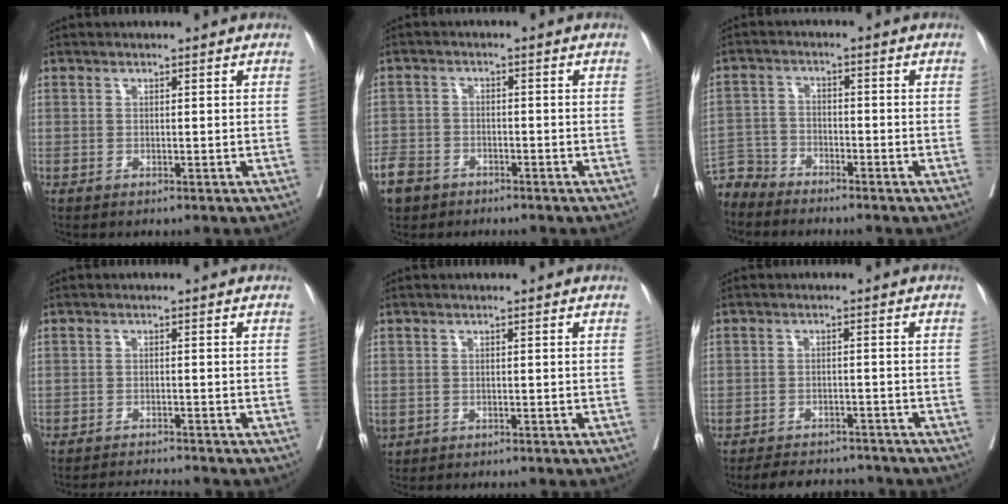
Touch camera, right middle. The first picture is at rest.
{"total": 5.4, "force": [-3.8, 3.6, 1.4], "torque": [-0.035, 0.002, -0.070]}
{"total": 4.7, "force": [-4.6, 1.0, -0.8], "torque": [0.018, -0.003, -0.092]}
{"total": 4.8, "force": [-4.7, -0.7, 0.9], "torque": [-0.008, -0.013, -0.073]}
{"total": 1.2, "force": [-0.5, 0.9, 0.5], "torque": [-0.014, 0.001, -0.003]}
{"total": 8.0, "force": [-7.4, 2.3, 2.0], "torque": [-0.024, 0.002, -0.099]}